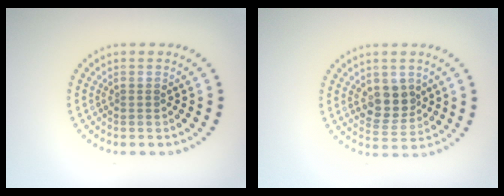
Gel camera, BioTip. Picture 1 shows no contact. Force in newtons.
{"total": 3.4, "press": 3.2, "slide": 1.0}